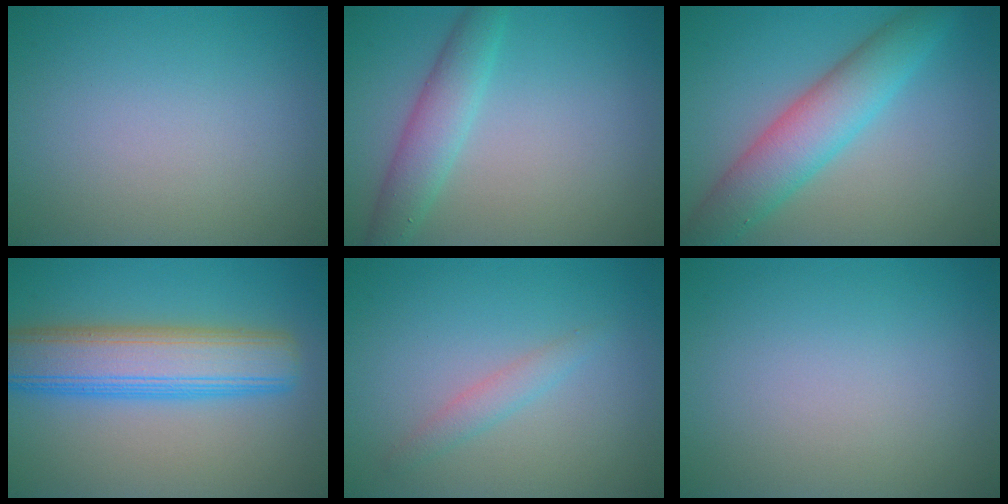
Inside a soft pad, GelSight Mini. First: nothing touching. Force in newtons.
{"total": 3.3, "press": 3.3, "slide": 0.1}
{"total": 6.1, "press": 6.1, "slide": 0.1}
{"total": 8.2, "press": 8.2, "slide": 0.2}
{"total": 1.5, "press": 1.5, "slide": 0.0}
{"total": 0.0}